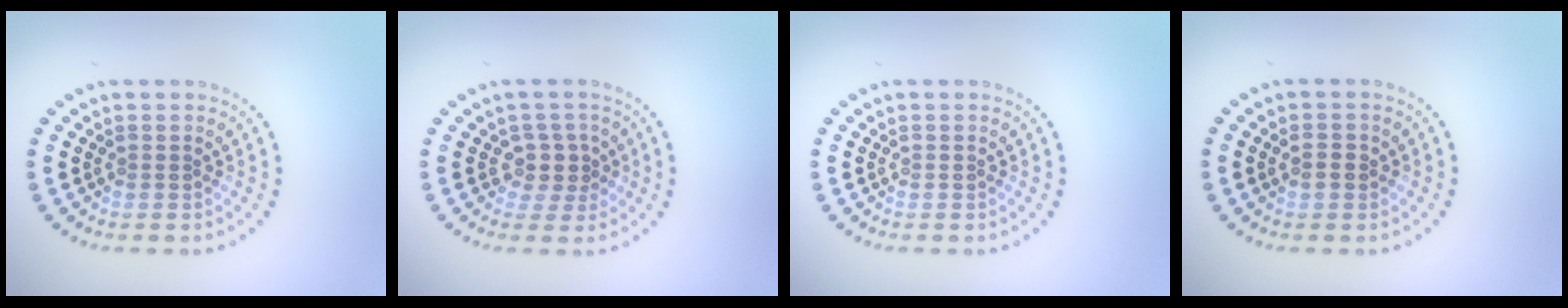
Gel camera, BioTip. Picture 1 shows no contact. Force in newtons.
{"total": 2.1, "press": 1.7, "slide": 1.3}
{"total": 0.0}
{"total": 1.0, "press": 0.9, "slide": 0.3}